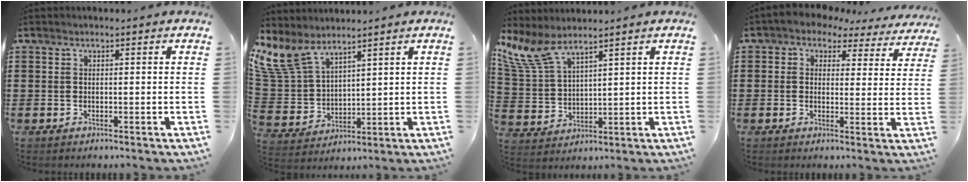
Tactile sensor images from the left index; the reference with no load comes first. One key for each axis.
{"total": 7.8, "fx": 6.0, "fy": 3.1, "fz": 3.8, "tx": -0.113, "ty": -0.032, "tz": 0.109}
{"total": 7.5, "fx": 5.8, "fy": 1.7, "fz": 4.4, "tx": -0.119, "ty": -0.025, "tz": 0.104}
{"total": 2.3, "fx": 1.9, "fy": 1.2, "fz": 0.5, "tx": -0.026, "ty": -0.015, "tz": 0.027}